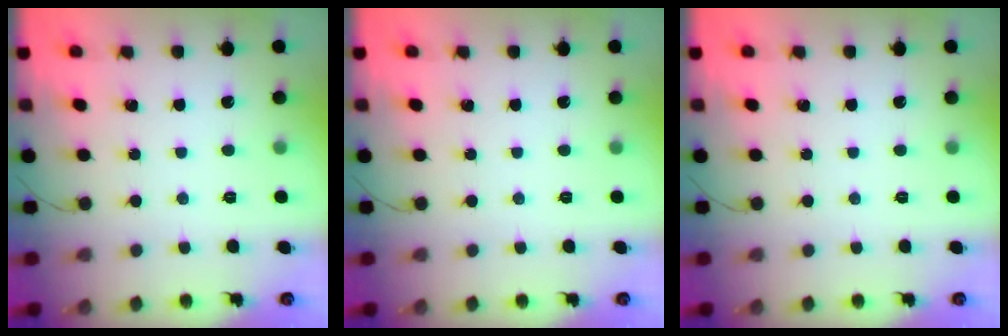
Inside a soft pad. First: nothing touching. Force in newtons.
{"total": 0.0}
{"total": 0.0}